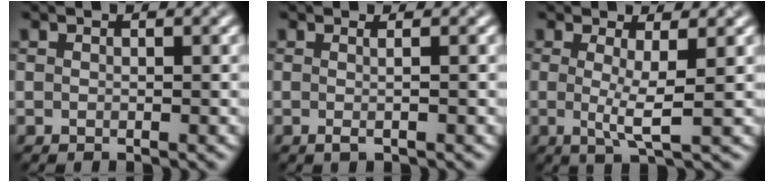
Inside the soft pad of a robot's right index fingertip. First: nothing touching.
{"total": 1.5, "force": [-0.1, 0.5, 1.4], "torque": [-0.018, 0.000, -0.006]}
{"total": 3.2, "force": [0.2, 0.5, 3.2], "torque": [-0.056, -0.014, 0.002]}